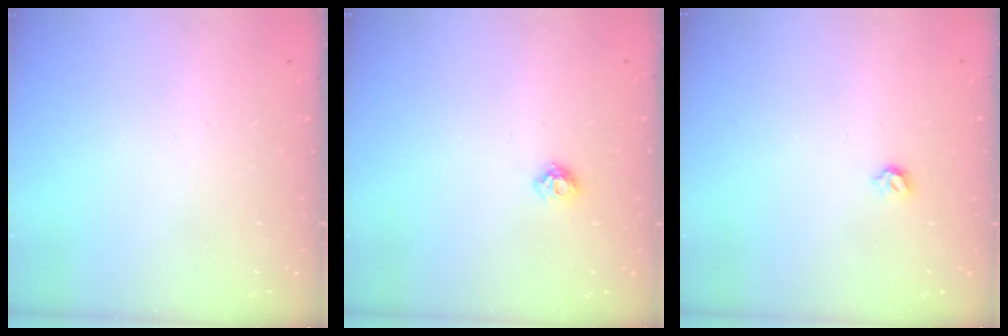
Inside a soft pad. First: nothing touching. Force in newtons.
{"total": 6.1, "press": 6.0, "slide": 0.9}
{"total": 3.1, "press": 3.0, "slide": 0.8}